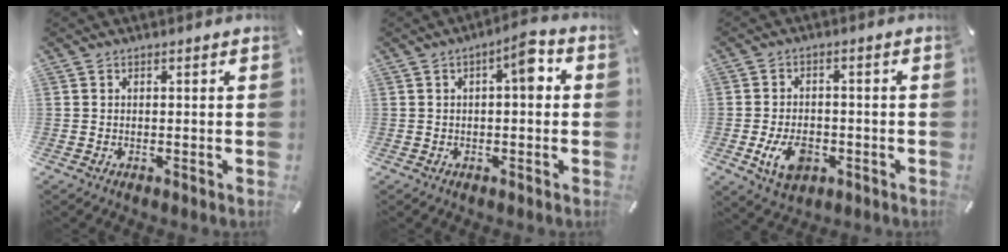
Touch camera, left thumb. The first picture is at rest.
{"total": 6.1, "force": [0.7, 2.1, 5.7], "torque": [-0.086, 0.008, 0.003]}
{"total": 7.9, "force": [-2.6, 5.3, 5.3], "torque": [-0.099, 0.003, -0.049]}